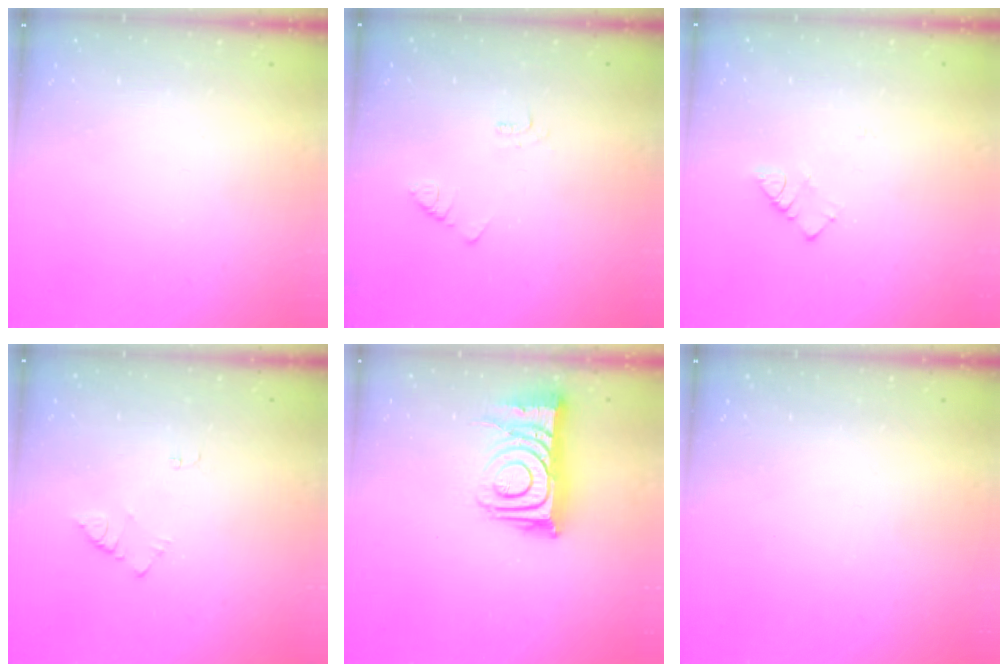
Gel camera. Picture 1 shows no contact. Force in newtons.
{"total": 2.1, "press": 2.1, "slide": 0.4}
{"total": 2.8, "press": 2.7, "slide": 0.4}
{"total": 4.2, "press": 4.2, "slide": 0.4}
{"total": 10.9, "press": 10.9, "slide": 1.1}
{"total": 0.0}